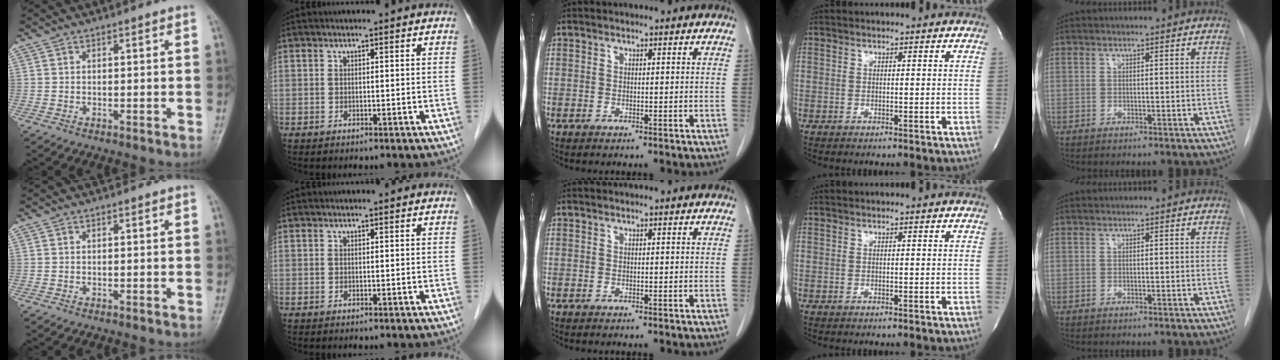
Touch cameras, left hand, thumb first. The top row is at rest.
{}